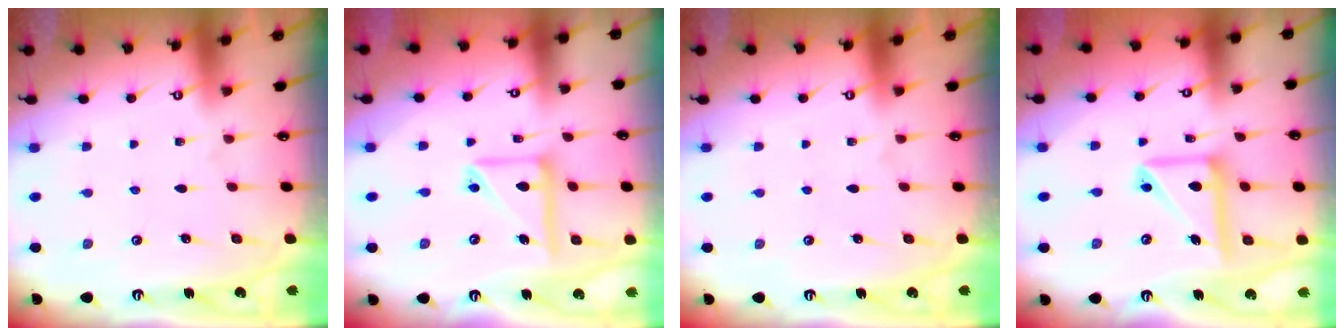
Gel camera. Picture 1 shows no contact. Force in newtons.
{"total": 14.4, "press": 14.3, "slide": 1.9}
{"total": 0.0}
{"total": 14.4, "press": 14.3, "slide": 1.9}